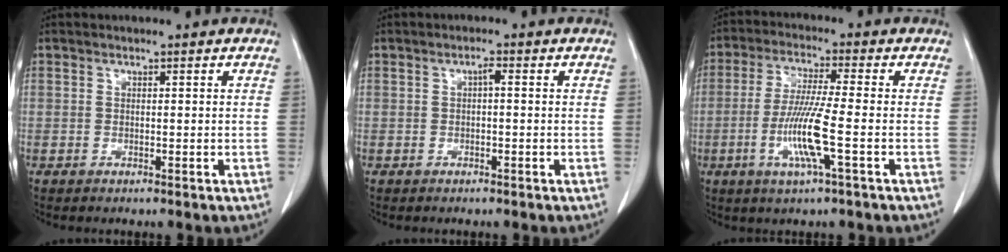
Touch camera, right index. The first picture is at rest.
{"total": 1.1, "force": [0.0, 0.2, 1.0], "torque": [-0.018, 0.003, 0.000]}
{"total": 9.2, "force": [-2.6, -0.4, 8.8], "torque": [-0.178, -0.013, -0.054]}